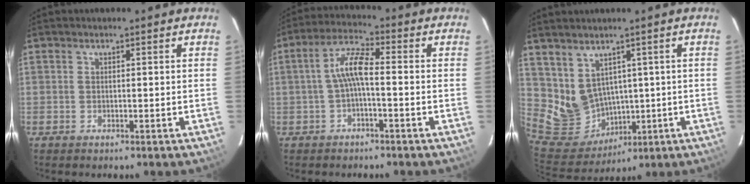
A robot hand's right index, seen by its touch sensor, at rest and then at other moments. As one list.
[{"total": 5.9, "force": [-1.1, 1.3, 5.6], "torque": [-0.122, 0.018, -0.023]}, {"total": 9.8, "force": [2.8, 8.4, 4.3], "torque": [-0.108, -0.005, 0.089]}]